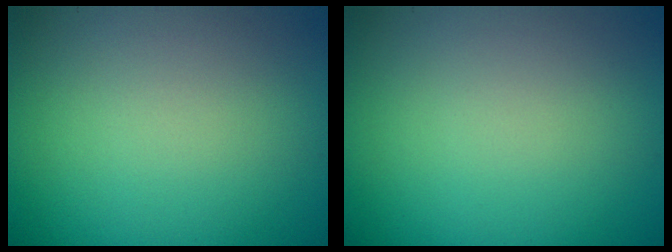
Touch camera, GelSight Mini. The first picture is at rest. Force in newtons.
{"total": 0.0}